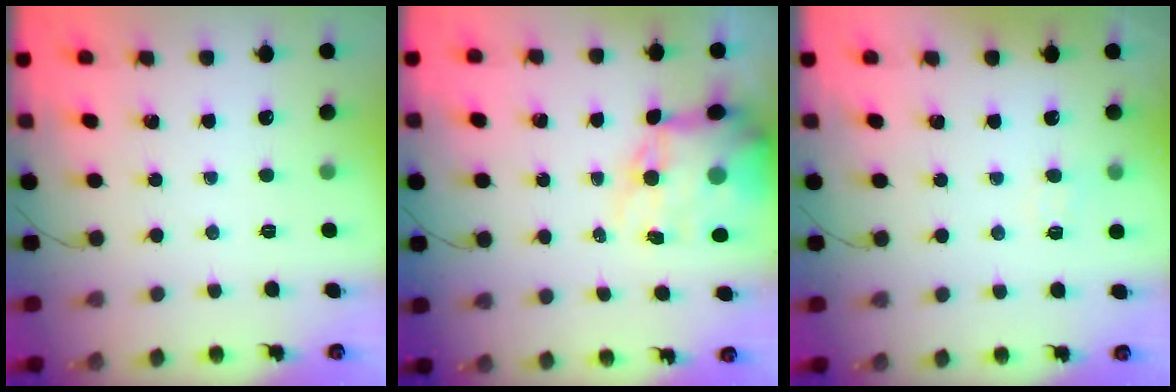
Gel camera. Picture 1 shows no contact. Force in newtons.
{"total": 14.5, "press": 14.0, "slide": 3.8}
{"total": 4.9, "press": 4.7, "slide": 1.3}